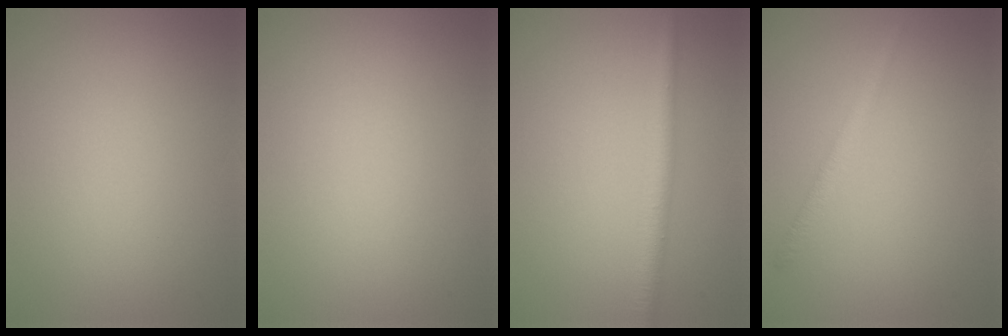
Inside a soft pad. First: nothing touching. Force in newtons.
{"total": 0.0}
{"total": 2.6, "press": 2.6, "slide": 0.1}
{"total": 1.5, "press": 1.5, "slide": 0.0}